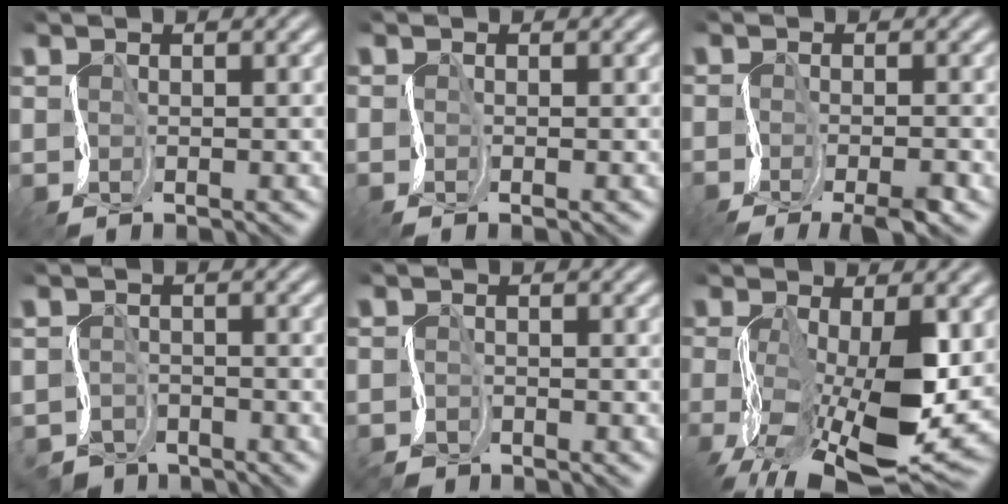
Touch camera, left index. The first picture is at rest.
{"total": 0.7, "force": [-0.6, -0.3, 0.1], "torque": [-0.007, -0.003, -0.018]}
{"total": 3.8, "force": [-2.8, 0.3, 2.5], "torque": [-0.039, -0.002, -0.056]}
{"total": 3.2, "force": [-3.0, 1.2, 0.2], "torque": [-0.003, -0.003, -0.063]}
{"total": 2.0, "force": [-1.9, 0.4, -0.1], "torque": [-0.004, 0.000, -0.043]}
{"total": 12.9, "force": [-3.3, 5.5, 11.2], "torque": [-0.212, -0.024, -0.052]}